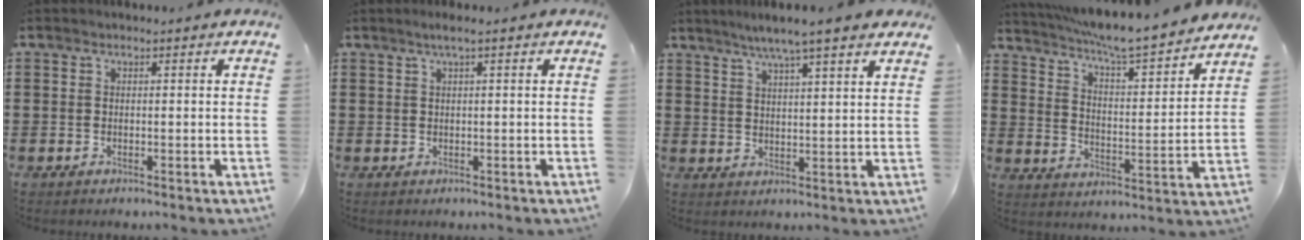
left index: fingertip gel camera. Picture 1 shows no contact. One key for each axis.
{"total": 1.3, "fx": 0.4, "fy": -0.1, "fz": 1.2, "tx": -0.023, "ty": -0.001, "tz": 0.007}
{"total": 5.6, "fx": 4.5, "fy": -0.3, "fz": 3.2, "tx": -0.075, "ty": -0.013, "tz": 0.077}
{"total": 6.2, "fx": 5.6, "fy": -0.8, "fz": 2.5, "tx": -0.075, "ty": -0.047, "tz": 0.086}